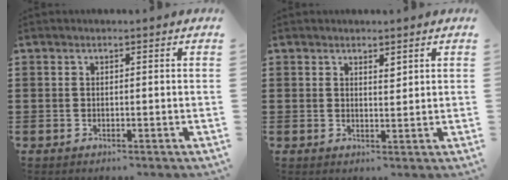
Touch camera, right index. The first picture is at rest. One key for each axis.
{"total": 1.4, "fx": 1.3, "fy": 0.4, "fz": 0.5, "tx": -0.002, "ty": -0.001, "tz": 0.021}